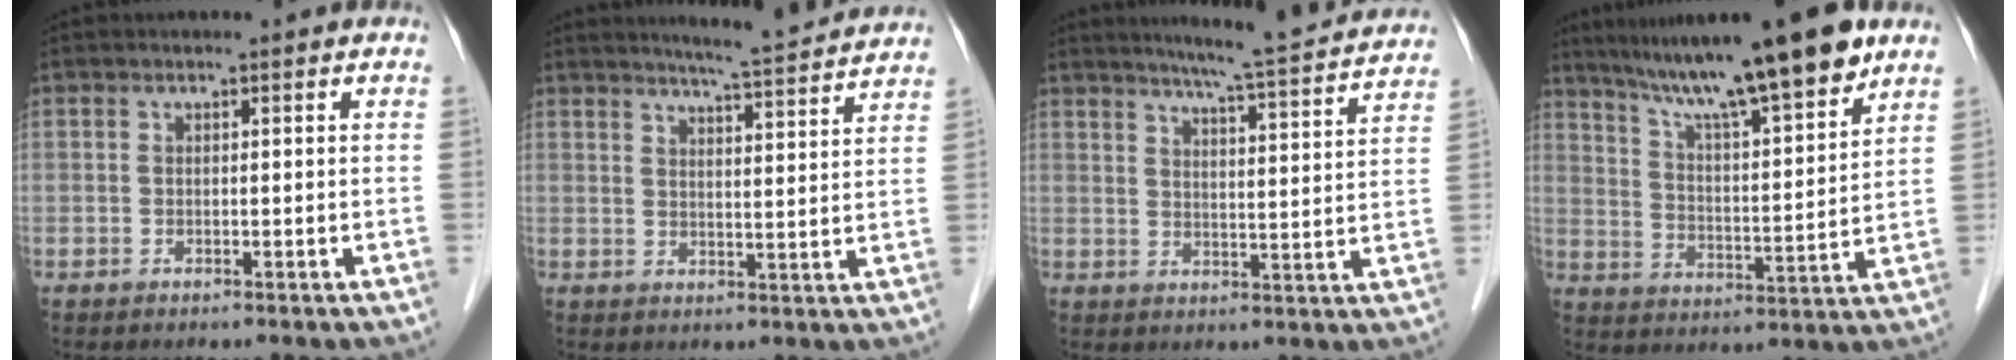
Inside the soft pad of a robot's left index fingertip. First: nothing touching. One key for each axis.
{"total": 9.8, "fx": 9.2, "fy": -0.6, "fz": 3.2, "tx": -0.061, "ty": 0.001, "tz": 0.118}
{"total": 13.9, "fx": 12.9, "fy": -0.4, "fz": 5.3, "tx": -0.086, "ty": -0.015, "tz": 0.160}
{"total": 17.0, "fx": 13.0, "fy": 0.5, "fz": 10.9, "tx": -0.175, "ty": 0.011, "tz": 0.212}